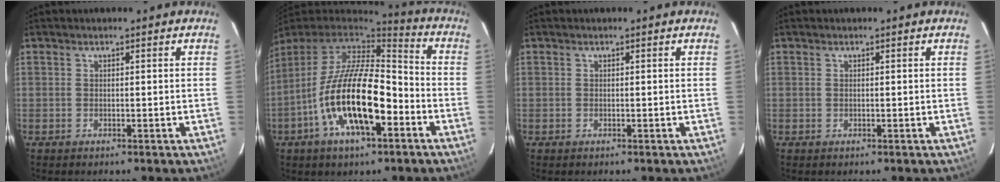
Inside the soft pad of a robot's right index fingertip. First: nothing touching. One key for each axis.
{"total": 19.3, "fx": -7.2, "fy": 7.2, "fz": 16.3, "tx": -0.313, "ty": -0.017, "tz": -0.133}
{"total": 0.0}
{"total": 0.0}